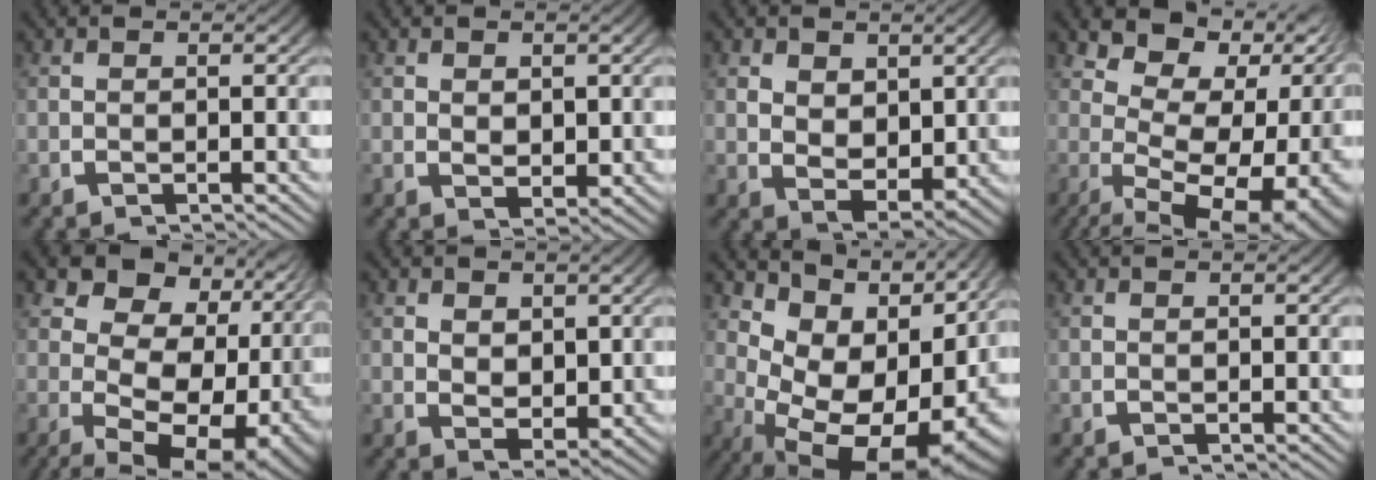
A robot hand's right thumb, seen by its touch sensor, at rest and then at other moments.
{"total": 2.0, "force": [0.4, 1.4, 1.3], "torque": [-0.027, -0.018, 0.020]}
{"total": 4.5, "force": [0.7, 3.2, 3.0], "torque": [-0.066, -0.030, 0.026]}
{"total": 14.7, "force": [-0.9, 8.9, 11.7], "torque": [-0.190, -0.040, 0.004]}
{"total": 16.4, "force": [-1.7, 10.5, 12.5], "torque": [-0.209, -0.055, -0.005]}
{"total": 3.2, "force": [0.6, 2.3, 2.1], "torque": [-0.042, -0.023, 0.025]}
{"total": 16.4, "force": [-0.1, 10.0, 13.1], "torque": [-0.211, -0.036, 0.024]}
{"total": 0.0}